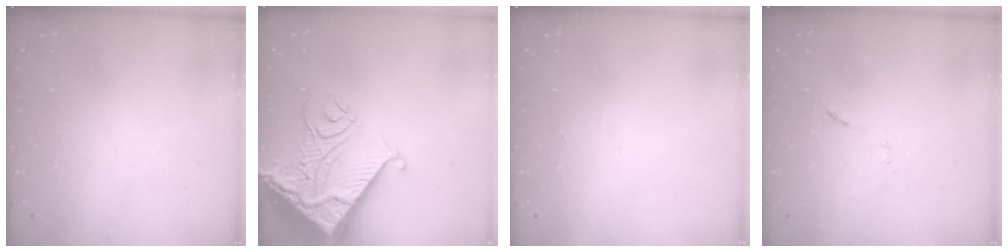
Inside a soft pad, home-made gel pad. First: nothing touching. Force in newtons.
{"total": 19.5, "press": 19.4, "slide": 2.7}
{"total": 1.6, "press": 1.6, "slide": 0.1}
{"total": 7.1, "press": 7.1, "slide": 0.6}